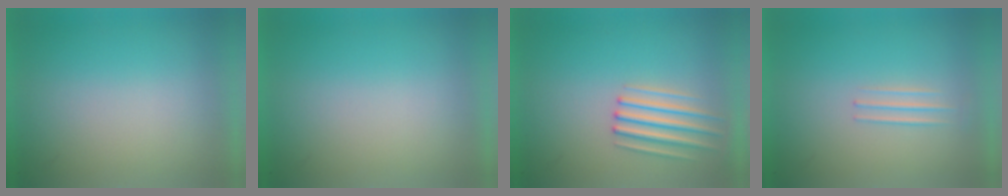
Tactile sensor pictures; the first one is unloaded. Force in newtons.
{"total": 0.0}
{"total": 3.0}
{"total": 1.4}